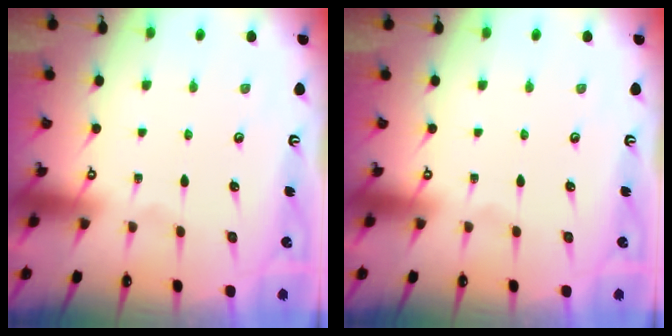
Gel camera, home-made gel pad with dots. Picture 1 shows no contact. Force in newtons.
{"total": 0.0}